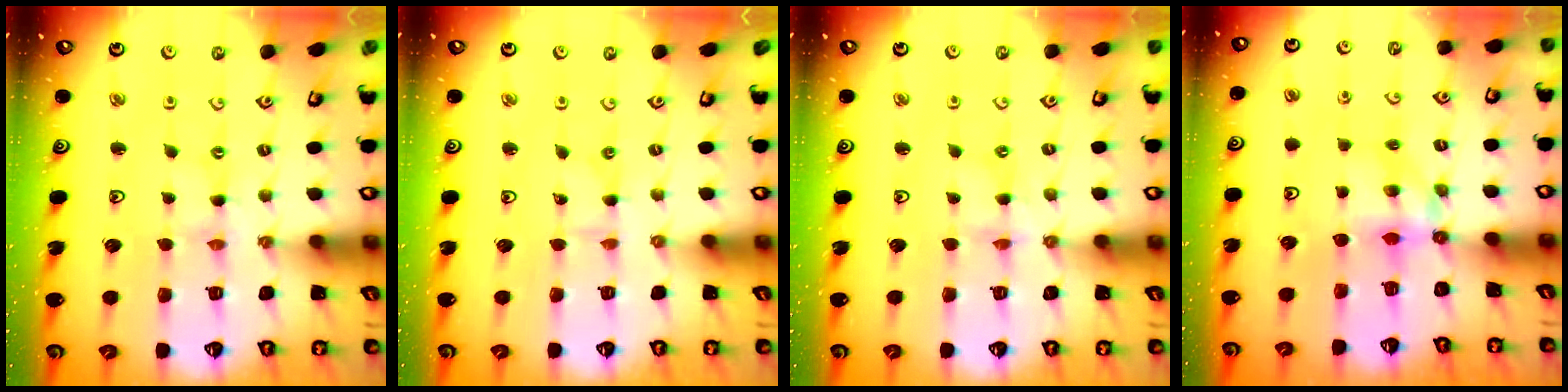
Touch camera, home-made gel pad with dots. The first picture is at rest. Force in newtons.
{"total": 0.0}
{"total": 2.3, "press": 2.2, "slide": 0.4}
{"total": 5.4, "press": 5.4, "slide": 0.2}